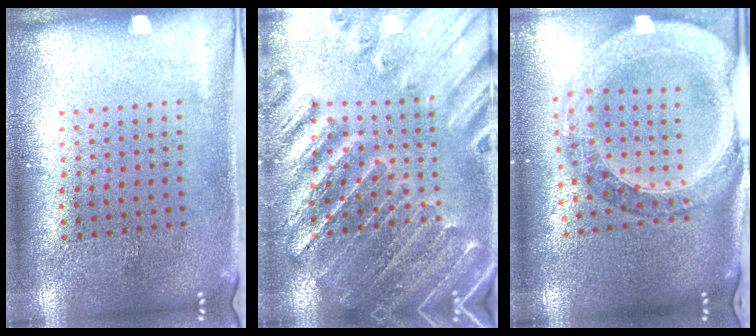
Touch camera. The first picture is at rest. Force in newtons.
{"total": 2.8, "press": 2.8, "slide": 0.4}
{"total": 2.2, "press": 2.0, "slide": 0.9}